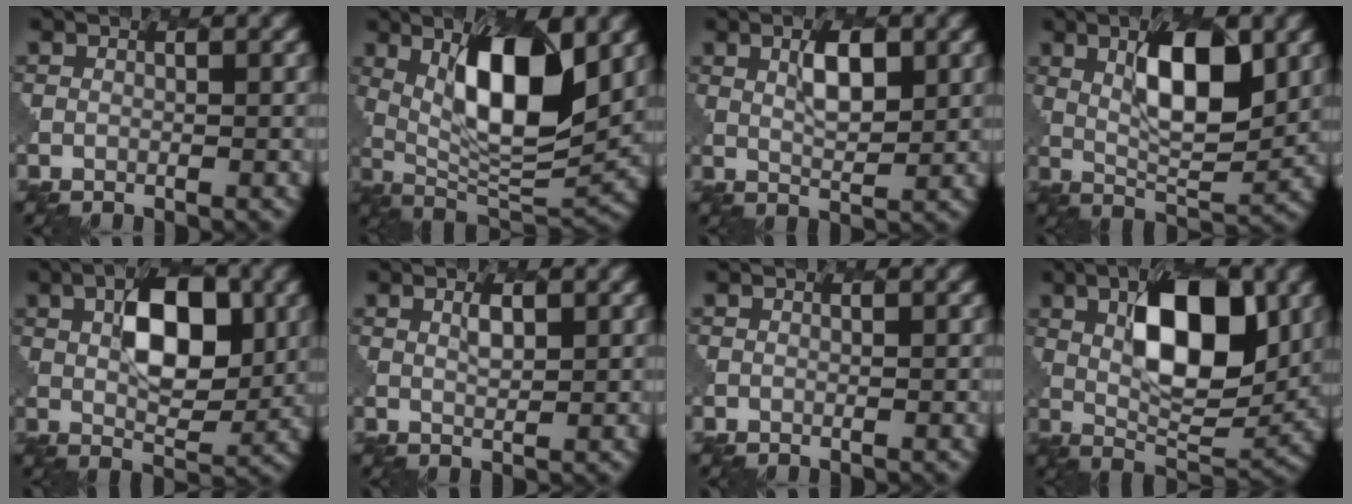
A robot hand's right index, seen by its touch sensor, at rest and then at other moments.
{"total": 10.2, "force": [2.9, 3.3, 9.2], "torque": [-0.146, -0.010, 0.055]}
{"total": 3.5, "force": [1.5, 1.3, 2.8], "torque": [-0.050, 0.001, 0.029]}
{"total": 7.6, "force": [2.5, 2.6, 6.7], "torque": [-0.106, -0.002, 0.045]}
{"total": 7.5, "force": [1.9, 3.8, 6.2], "torque": [-0.088, 0.006, 0.032]}
{"total": 1.4, "force": [0.9, 0.3, 0.9], "torque": [-0.020, -0.002, 0.018]}
{"total": 0.0}
{"total": 9.6, "force": [2.7, 4.2, 8.3], "torque": [-0.122, 0.003, 0.045]}